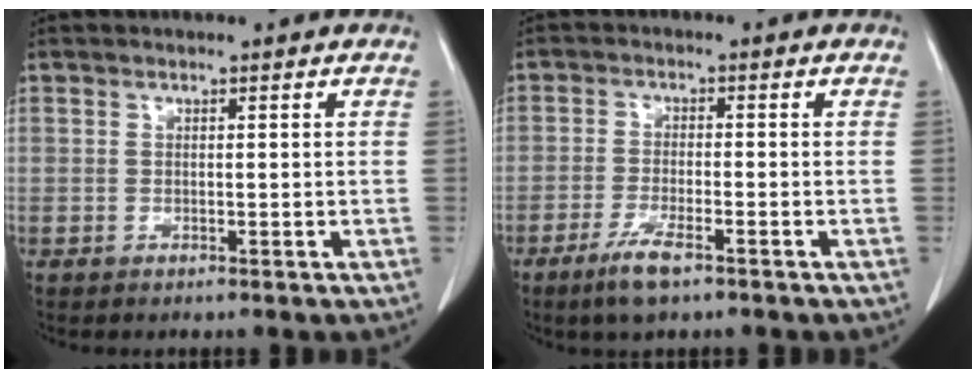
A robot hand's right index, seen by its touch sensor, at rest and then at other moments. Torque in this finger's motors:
{"motor_torque": [0.35, -0.29, 0.08, 0.02]}